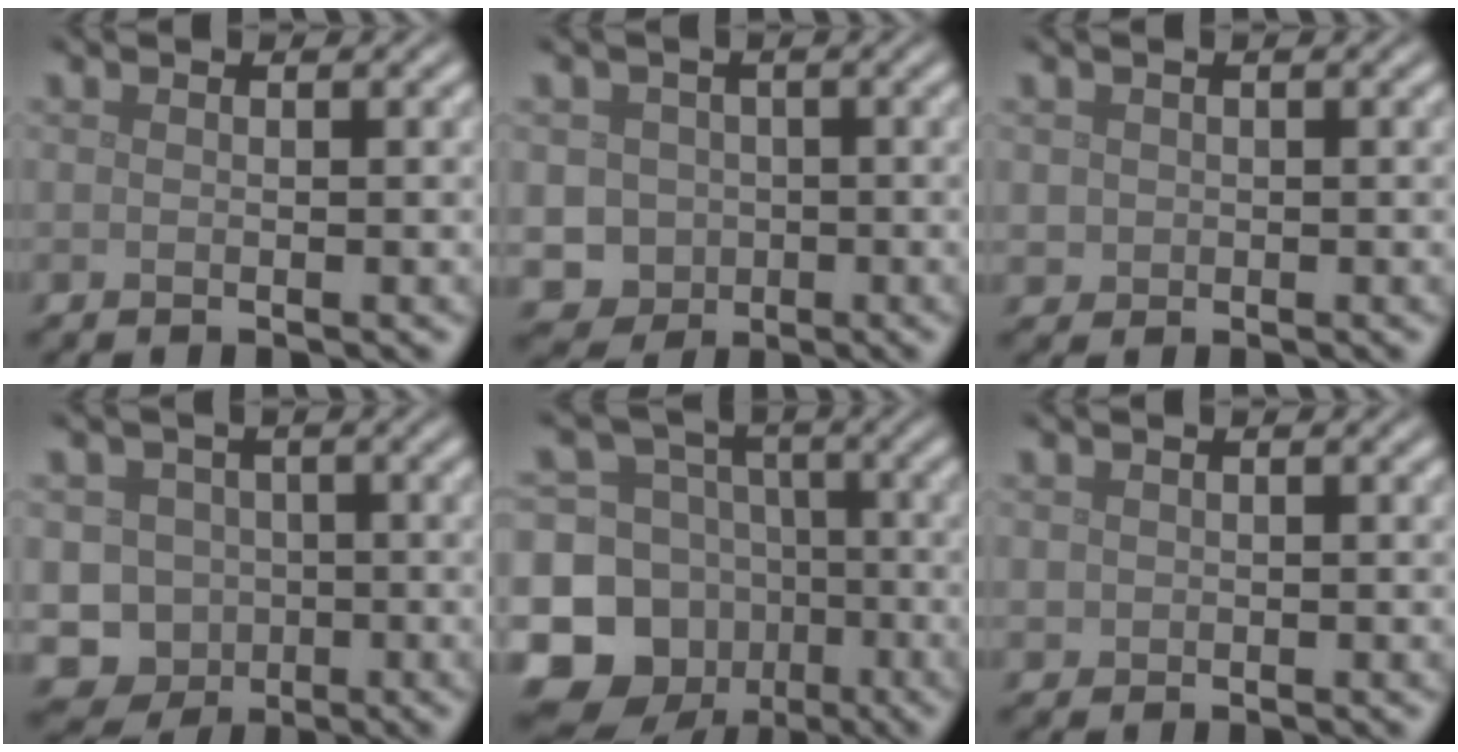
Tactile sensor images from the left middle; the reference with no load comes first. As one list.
[{"total": 5.5, "force": [-1.5, 5.2, 1.3], "torque": [-0.008, 0.001, -0.049]}, {"total": 1.1, "force": [0.1, 1.1, 0.2], "torque": [0.001, -0.004, 0.002]}, {"total": 9.1, "force": [-3.4, 8.2, 2.0], "torque": [-0.023, -0.009, -0.083]}, {"total": 15.8, "force": [-6.0, 14.0, 4.2], "torque": [-0.133, -0.014, -0.102]}, {"total": 0.8, "force": [0.1, 0.8, 0.1], "torque": [0.001, -0.003, 0.002]}]